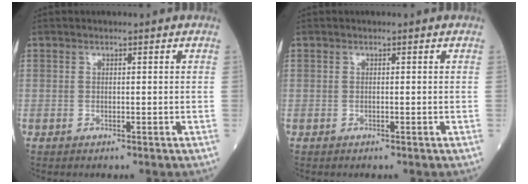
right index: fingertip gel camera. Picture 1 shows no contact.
{"total": 0.0}